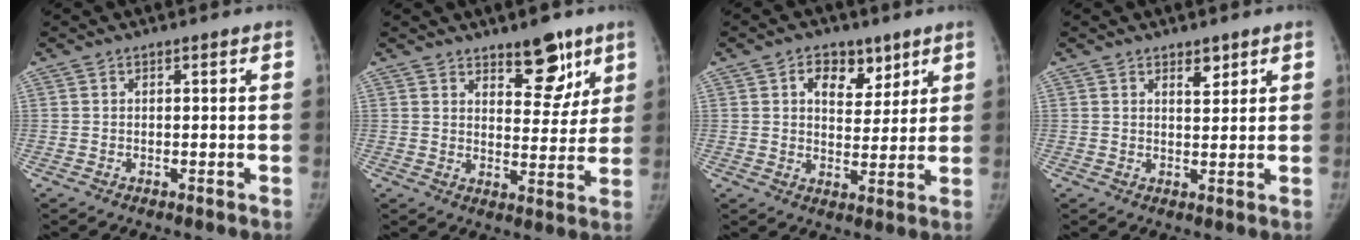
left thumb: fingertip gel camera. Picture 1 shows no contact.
{"total": 9.0, "force": [6.0, 4.2, 5.2], "torque": [-0.032, -0.041, 0.090]}
{"total": 7.6, "force": [4.0, 5.1, 4.0], "torque": [-0.027, -0.018, 0.060]}
{"total": 2.5, "force": [1.7, 1.2, 1.4], "torque": [-0.009, -0.013, 0.028]}